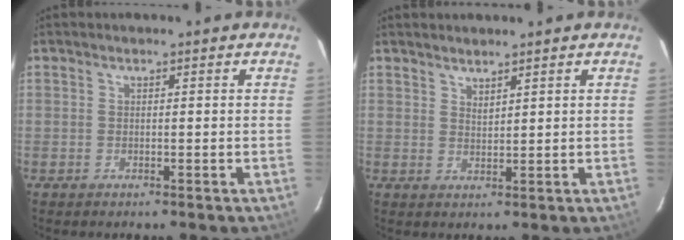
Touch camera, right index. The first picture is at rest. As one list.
[{"total": 2.0, "force": [1.8, 0.3, 0.7], "torque": [-0.010, 0.000, 0.032]}]